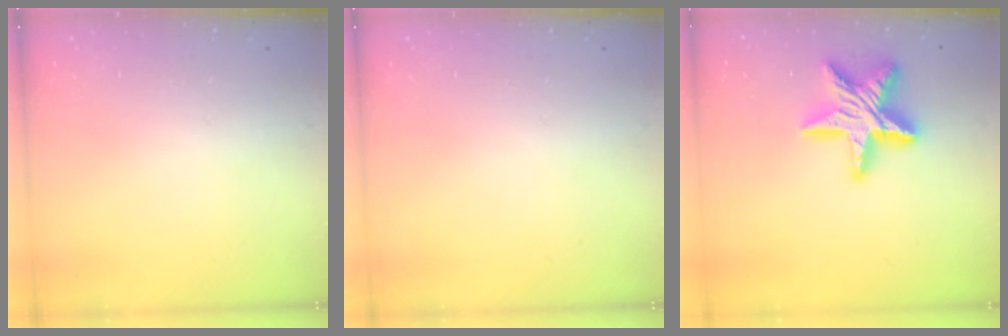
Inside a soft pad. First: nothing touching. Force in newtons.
{"total": 0.0}
{"total": 19.9, "press": 19.9, "slide": 1.3}